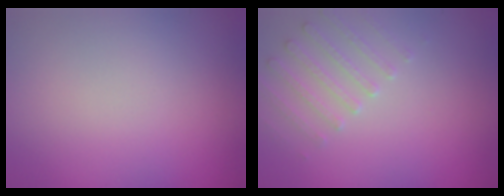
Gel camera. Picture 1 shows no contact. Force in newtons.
{"total": 2.3, "press": 2.2, "slide": 0.6}